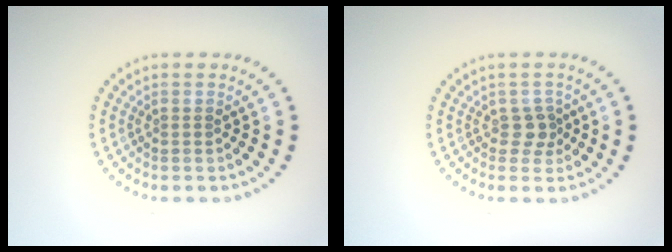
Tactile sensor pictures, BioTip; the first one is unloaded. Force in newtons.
{"total": 1.7, "press": 1.4, "slide": 1.0}